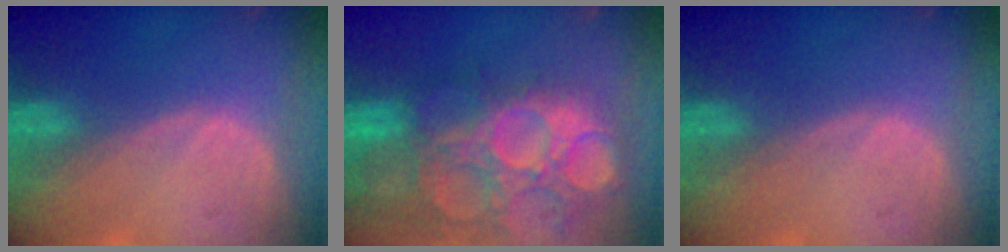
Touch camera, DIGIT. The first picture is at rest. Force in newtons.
{"total": 15.1, "press": 12.7, "slide": 8.3}
{"total": 0.0}